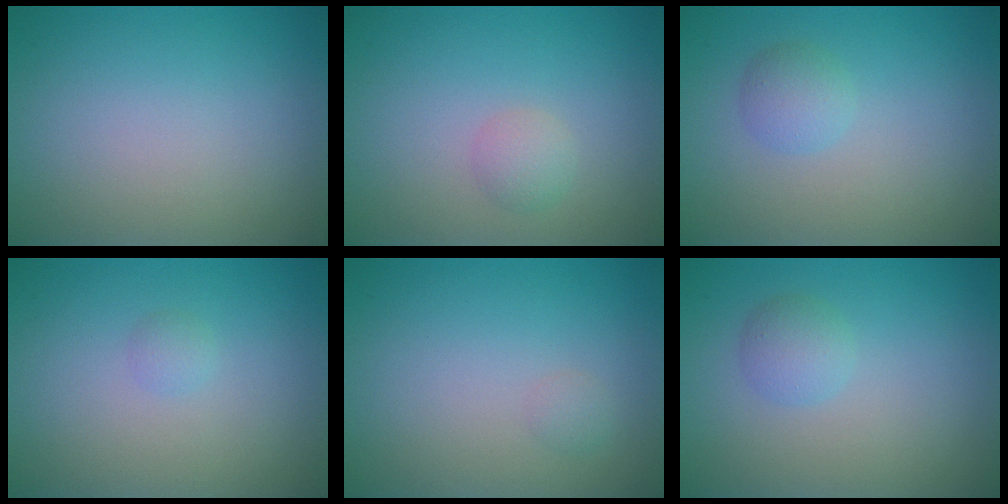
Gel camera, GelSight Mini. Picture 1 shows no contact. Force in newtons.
{"total": 1.4, "press": 1.4, "slide": 0.0}
{"total": 1.7, "press": 1.7, "slide": 0.0}
{"total": 0.7, "press": 0.7, "slide": 0.1}
{"total": 0.6, "press": 0.6, "slide": 0.0}
{"total": 1.7, "press": 1.7, "slide": 0.0}